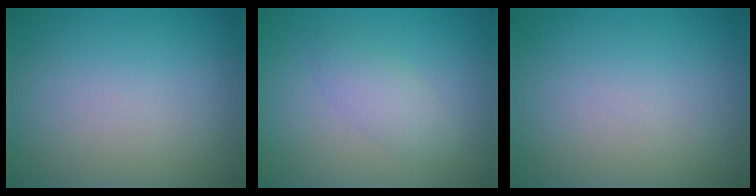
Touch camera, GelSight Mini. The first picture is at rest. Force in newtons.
{"total": 2.0, "press": 2.0, "slide": 0.1}
{"total": 0.0}